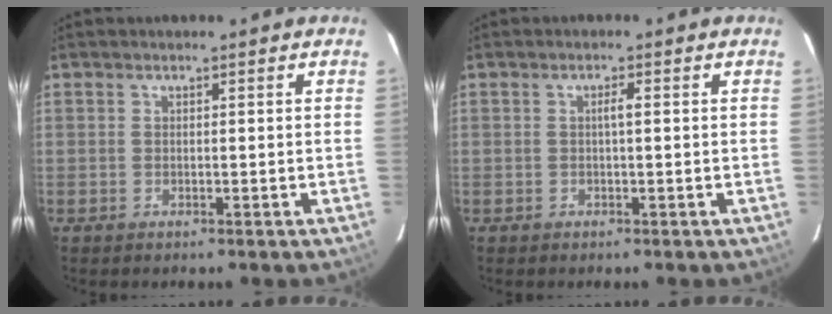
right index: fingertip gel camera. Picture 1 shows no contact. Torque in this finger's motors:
{"motor_torque": [0.08, -0.01, 0.04, 0.03]}